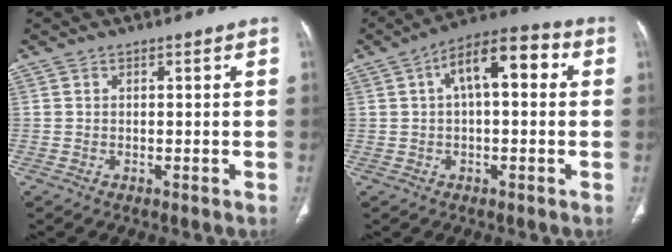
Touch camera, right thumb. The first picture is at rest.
{"total": 11.5, "force": [2.6, 5.3, 9.9], "torque": [-0.143, 0.036, 0.031]}